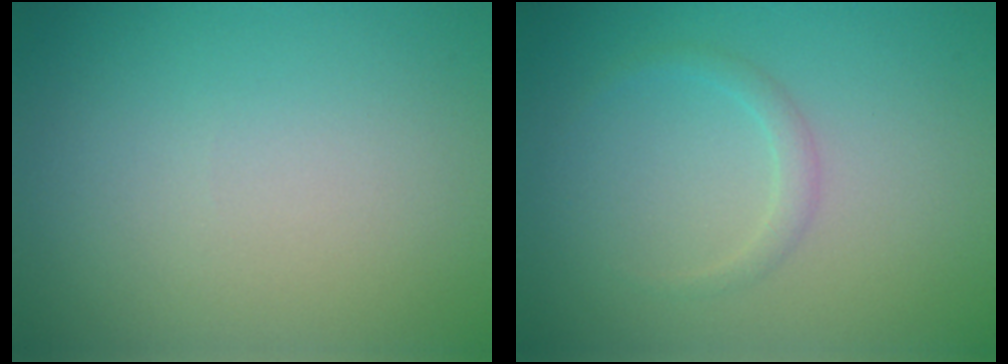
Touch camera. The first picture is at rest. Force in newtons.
{"total": 1.2, "press": 1.2, "slide": 0.1}